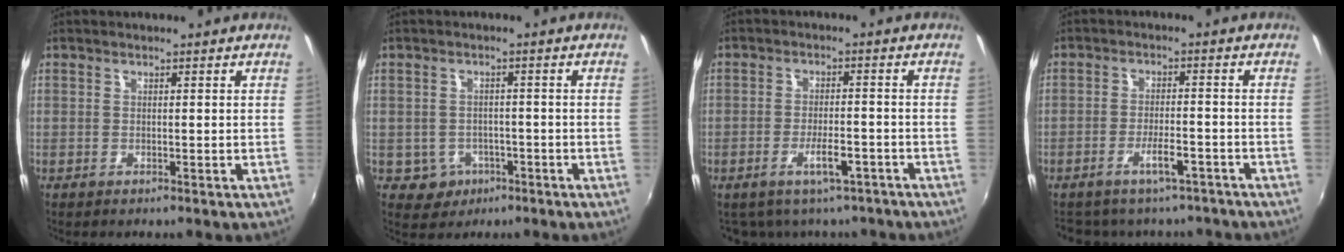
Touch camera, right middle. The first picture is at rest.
{"total": 4.6, "force": [-1.9, 4.1, 0.8], "torque": [-0.029, 0.007, -0.020]}
{"total": 7.2, "force": [-5.0, 3.2, 4.0], "torque": [-0.076, -0.003, -0.065]}
{"total": 7.0, "force": [-5.7, 2.7, 3.0], "torque": [-0.059, 0.006, -0.077]}